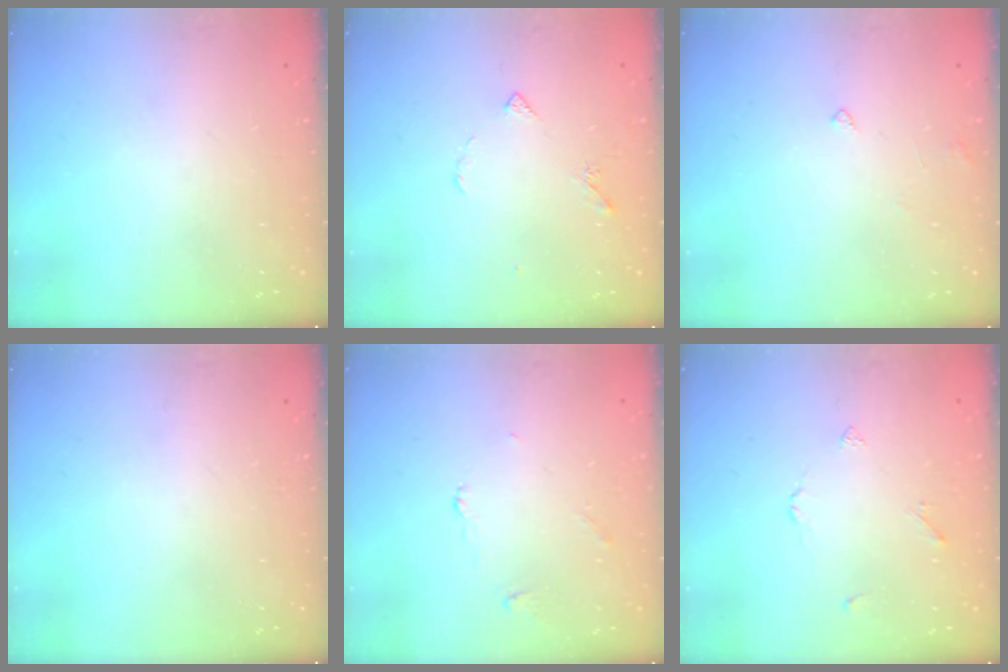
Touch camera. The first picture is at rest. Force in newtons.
{"total": 3.8, "press": 3.7, "slide": 0.8}
{"total": 3.0, "press": 3.0, "slide": 0.2}
{"total": 0.0}
{"total": 2.5, "press": 2.5, "slide": 0.3}
{"total": 2.2, "press": 2.2, "slide": 0.5}